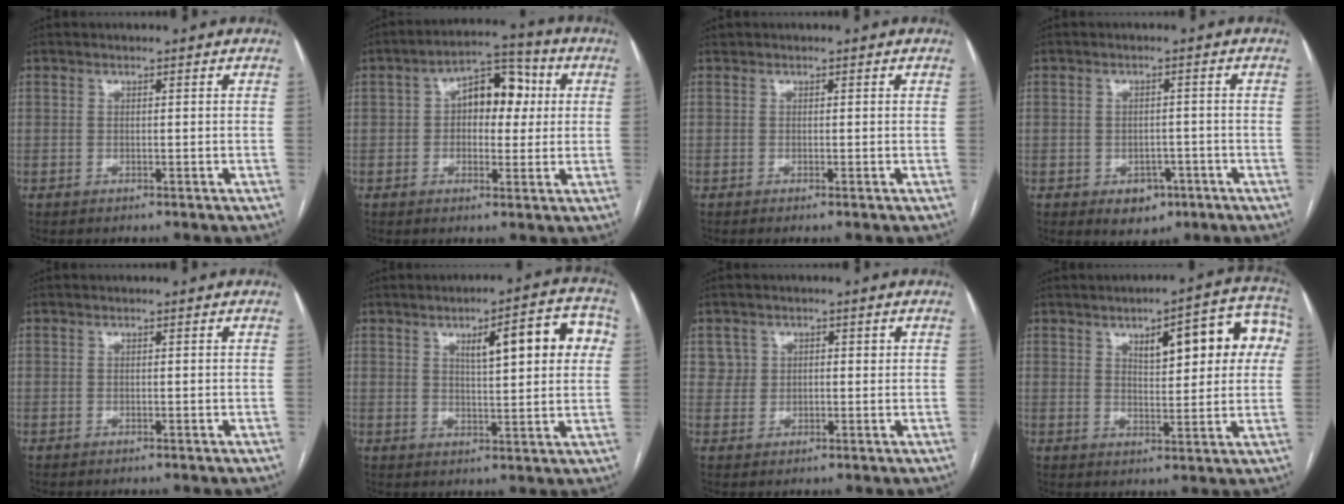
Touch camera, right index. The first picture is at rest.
{"total": 8.7, "force": [1.4, 5.0, 7.0], "torque": [-0.101, 0.036, 0.020]}
{"total": 0.0}
{"total": 4.3, "force": [-2.1, 3.0, 2.1], "torque": [-0.019, 0.004, -0.018]}
{"total": 0.0}
{"total": 11.0, "force": [3.5, 2.4, 10.1], "torque": [-0.135, 0.024, 0.046]}
{"total": 2.9, "force": [1.2, 2.6, 0.1], "torque": [0.006, 0.004, 0.017]}
{"total": 12.8, "force": [4.0, 4.1, 11.4], "torque": [-0.134, 0.031, 0.052]}